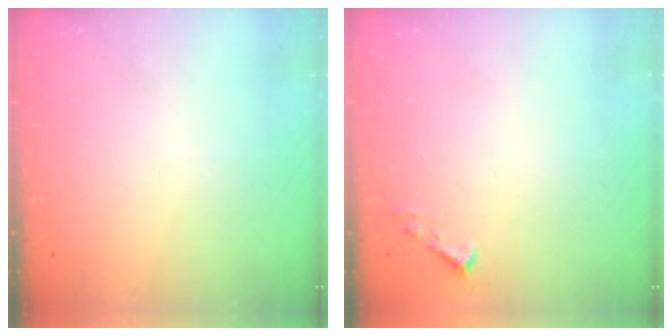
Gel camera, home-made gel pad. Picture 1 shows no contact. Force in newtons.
{"total": 3.7, "press": 3.7, "slide": 0.5}